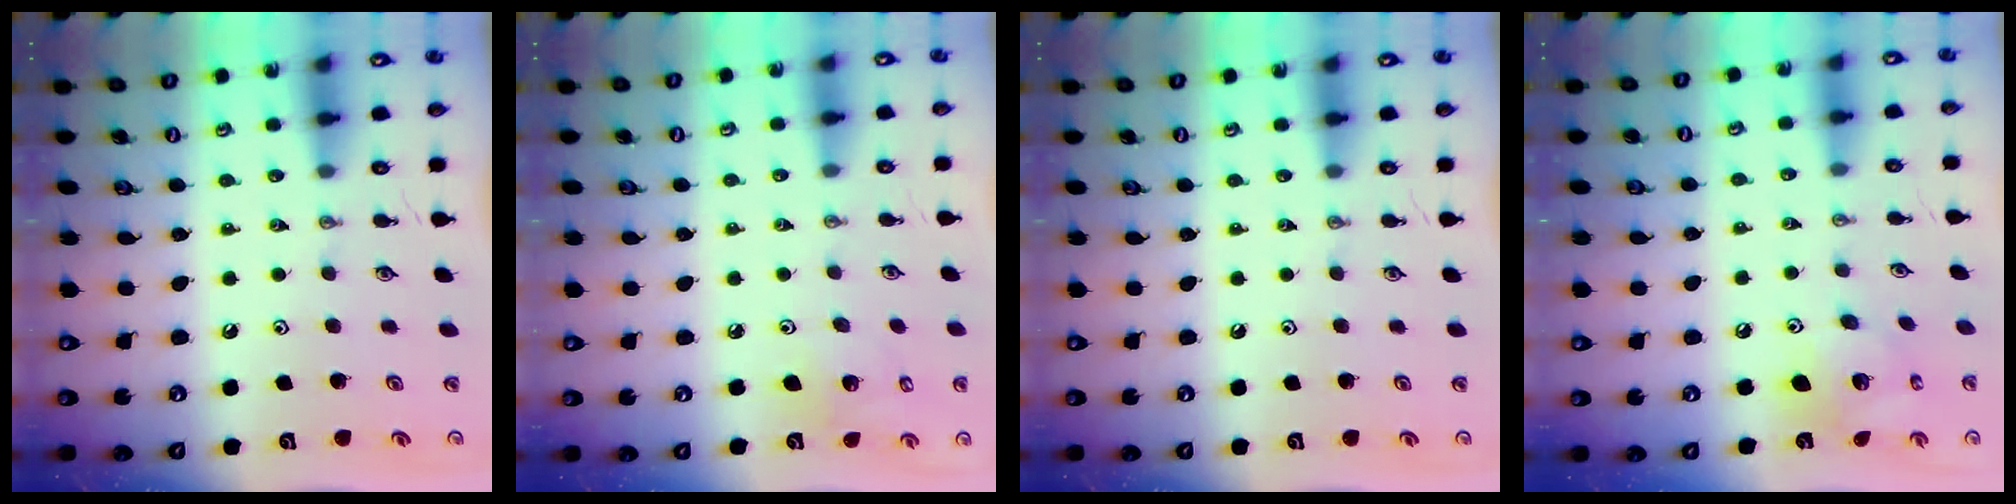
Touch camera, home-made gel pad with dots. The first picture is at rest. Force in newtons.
{"total": 5.9, "press": 5.5, "slide": 2.3}
{"total": 0.0}
{"total": 10.5, "press": 10.5, "slide": 0.5}